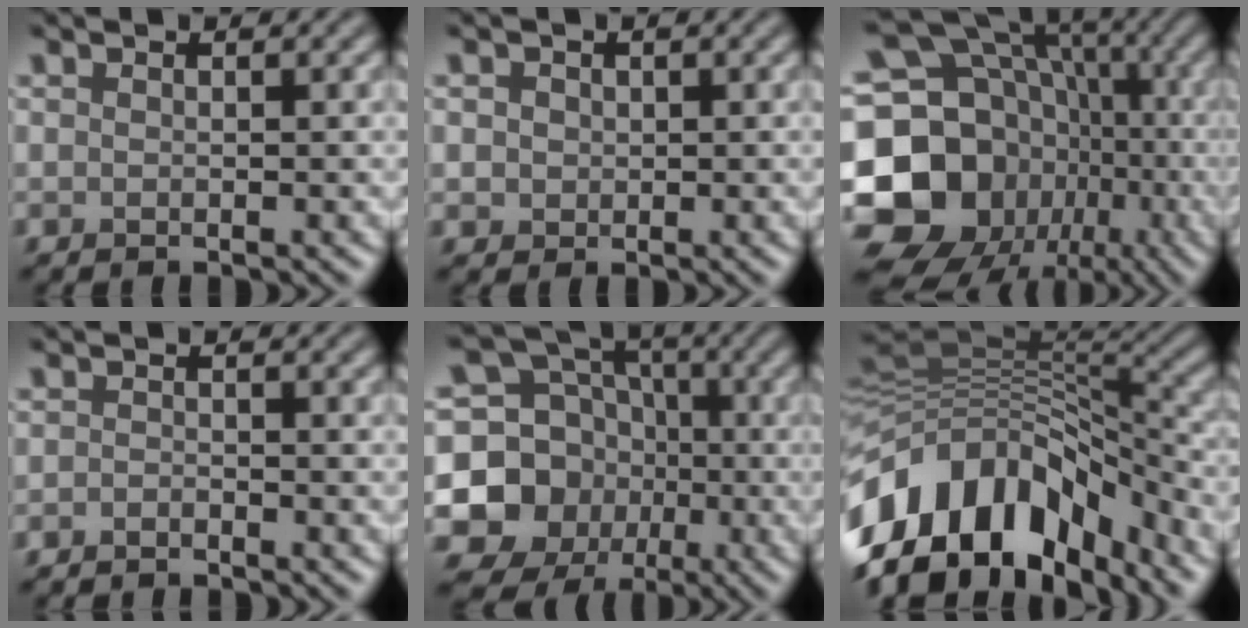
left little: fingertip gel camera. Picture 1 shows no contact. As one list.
[{"total": 1.6, "force": [0.4, 1.4, 0.6], "torque": [-0.005, 0.008, 0.003]}, {"total": 19.7, "force": [-5.1, 16.5, 9.3], "torque": [-0.180, -0.005, -0.107]}, {"total": 0.8, "force": [-0.8, 0.2, 0.1], "torque": [-0.002, 0.000, -0.017]}, {"total": 11.3, "force": [-2.0, 10.5, 3.9], "torque": [-0.084, -0.022, -0.049]}, {"total": 14.0, "force": [-7.5, 8.5, 8.2], "torque": [-0.181, 0.012, -0.122]}]